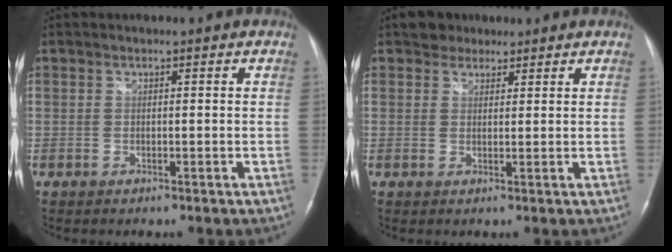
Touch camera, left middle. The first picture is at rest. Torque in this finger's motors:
{"motor_torque": [0.07, -0.04, -0.02, 0.00]}